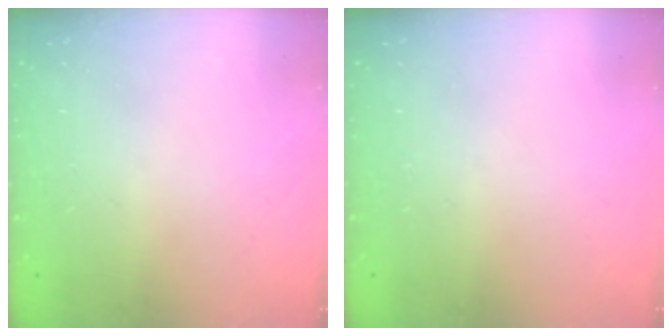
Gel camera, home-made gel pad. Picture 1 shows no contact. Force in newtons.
{"total": 0.0}